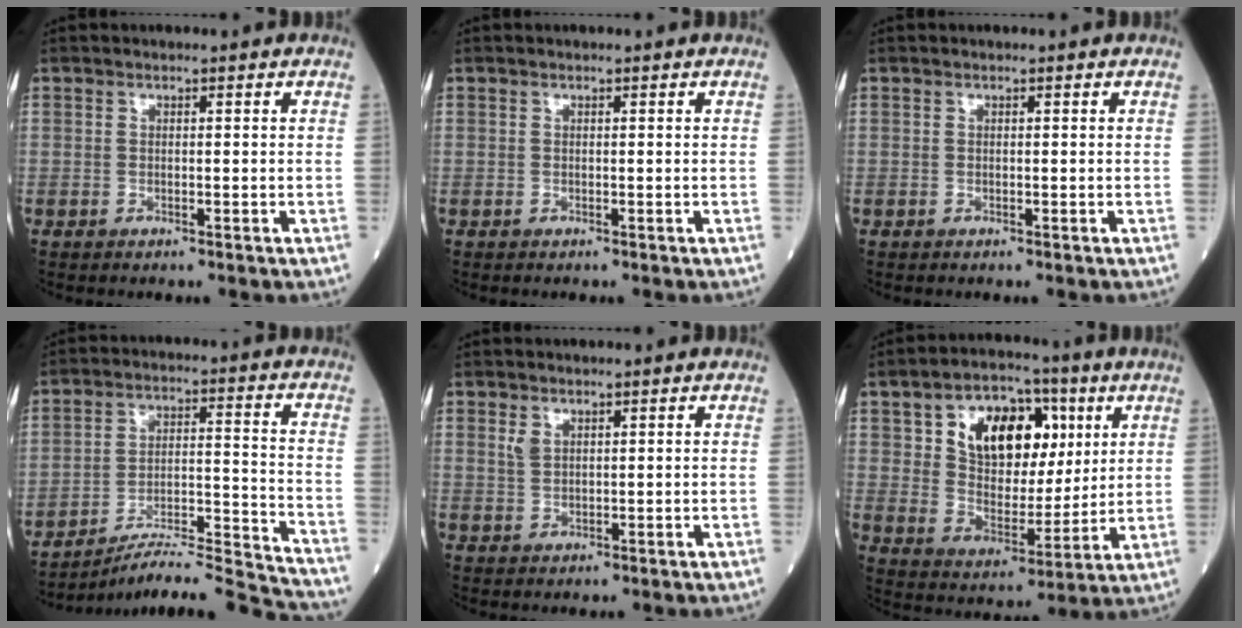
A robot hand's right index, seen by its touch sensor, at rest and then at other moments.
{"total": 0.0}
{"total": 0.0}
{"total": 16.8, "force": [-16.2, -0.9, 4.2], "torque": [-0.066, 0.019, -0.246]}
{"total": 1.4, "force": [0.9, 0.7, 0.8], "torque": [-0.019, 0.003, 0.024]}
{"total": 14.4, "force": [5.4, 8.4, 10.5], "torque": [-0.180, 0.027, 0.098]}